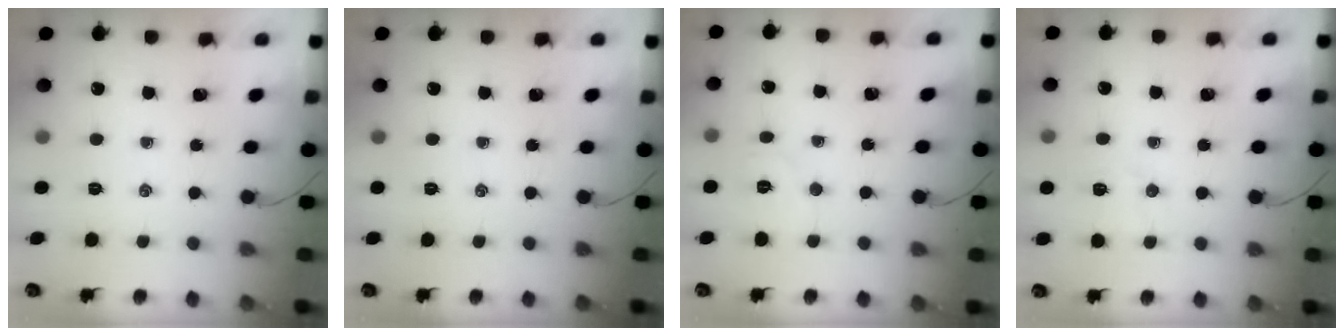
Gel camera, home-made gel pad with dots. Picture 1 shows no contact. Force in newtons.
{"total": 0.0}
{"total": 4.9, "press": 4.8, "slide": 1.1}
{"total": 5.4, "press": 5.3, "slide": 1.0}